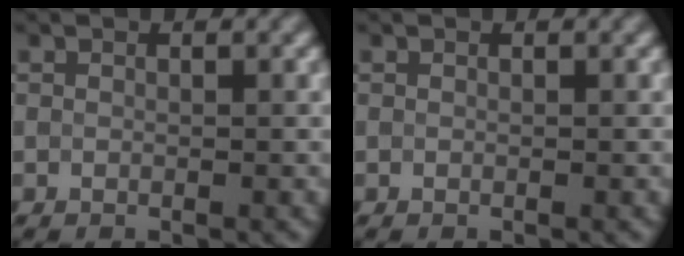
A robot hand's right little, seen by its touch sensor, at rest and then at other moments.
{"total": 0.0}